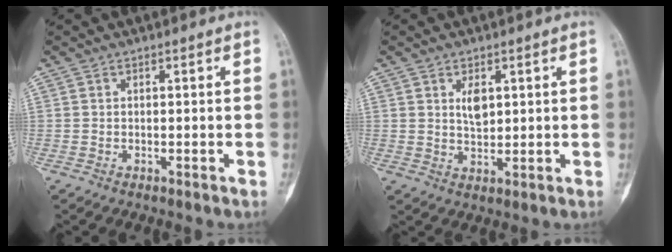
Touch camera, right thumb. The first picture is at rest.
{"total": 3.9, "force": [1.3, 2.1, 2.9], "torque": [-0.041, -0.012, 0.026]}